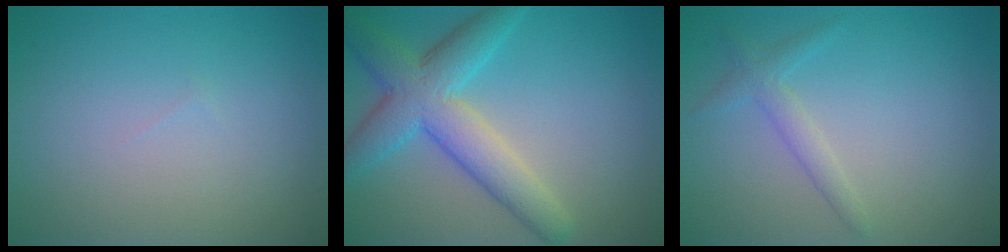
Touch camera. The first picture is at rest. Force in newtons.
{"total": 6.4, "press": 6.4, "slide": 0.1}
{"total": 1.7, "press": 1.7, "slide": 0.1}